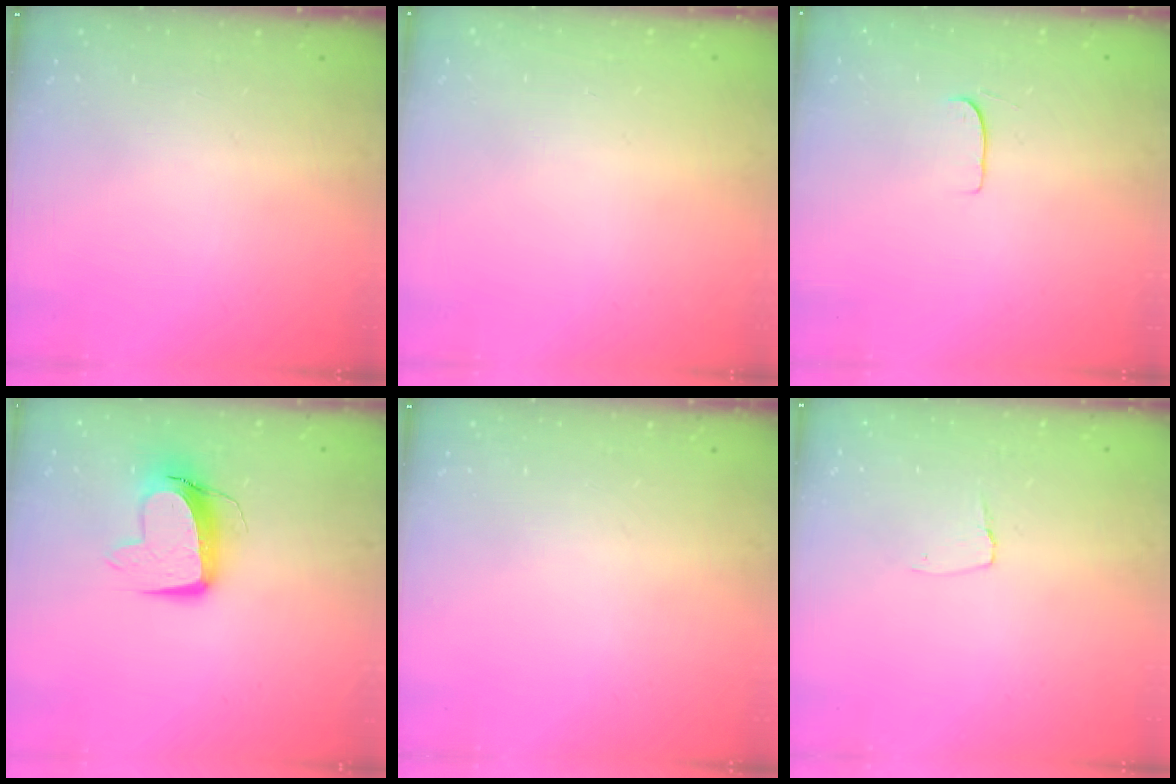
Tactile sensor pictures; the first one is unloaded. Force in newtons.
{"total": 0.0}
{"total": 5.1, "press": 5.1, "slide": 0.4}
{"total": 10.9, "press": 10.8, "slide": 1.2}
{"total": 0.0}
{"total": 2.9, "press": 2.9, "slide": 0.3}